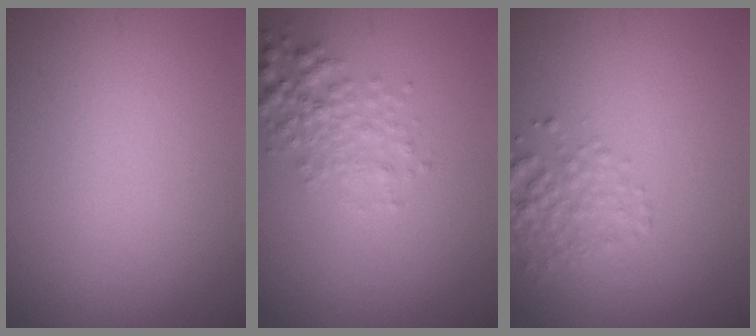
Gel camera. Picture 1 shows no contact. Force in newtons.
{"total": 2.4, "press": 2.4, "slide": 0.1}
{"total": 2.6, "press": 2.6, "slide": 0.1}